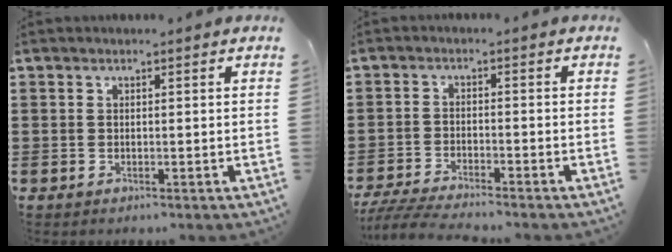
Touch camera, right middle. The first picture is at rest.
{"total": 4.3, "force": [-4.1, -0.1, 1.4], "torque": [-0.044, -0.016, -0.085]}